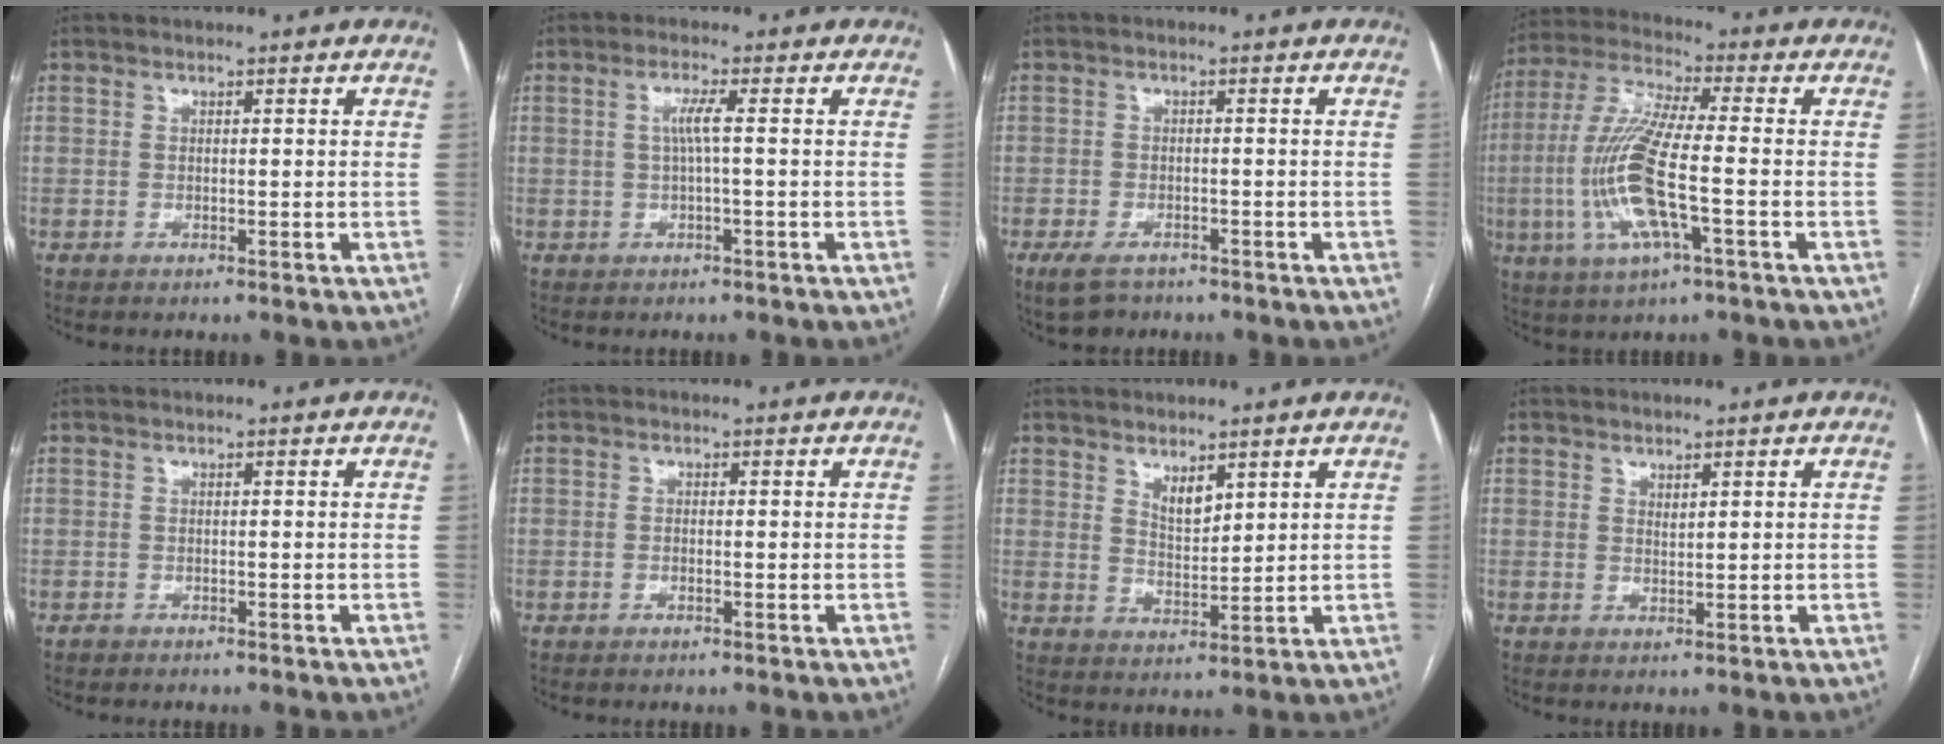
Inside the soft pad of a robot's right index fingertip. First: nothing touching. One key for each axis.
{"total": 2.5, "fx": 0.1, "fy": -0.4, "fz": 2.5, "tx": -0.050, "ty": 0.004, "tz": 0.002}
{"total": 4.4, "fx": -3.2, "fy": 2.3, "fz": 2.1, "tx": -0.042, "ty": -0.005, "tz": -0.047}
{"total": 14.2, "fx": -3.2, "fy": 1.7, "fz": 13.7, "tx": -0.298, "ty": -0.005, "tz": -0.062}
{"total": 0.7, "fx": -0.7, "fy": 0.2, "fz": 0.0, "tx": -0.007, "ty": 0.000, "tz": -0.012}
{"total": 0.8, "fx": -0.5, "fy": 0.3, "fz": 0.6, "tx": -0.016, "ty": 0.002, "tz": -0.008}
{"total": 3.6, "fx": 2.5, "fy": 1.3, "fz": 2.3, "tx": -0.042, "ty": -0.010, "tz": 0.052}
{"total": 0.9, "fx": 0.7, "fy": 0.2, "fz": 0.5, "tx": -0.010, "ty": -0.005, "tz": 0.014}